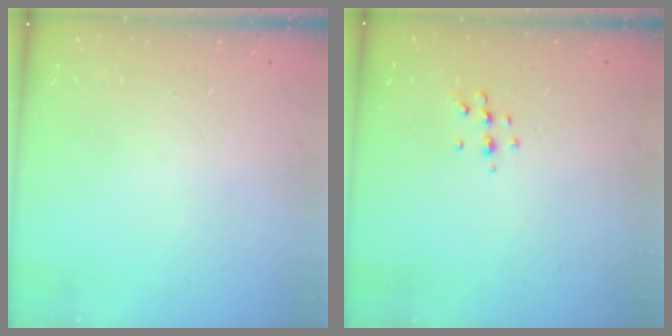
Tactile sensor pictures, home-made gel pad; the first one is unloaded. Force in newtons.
{"total": 5.7, "press": 5.6, "slide": 1.0}